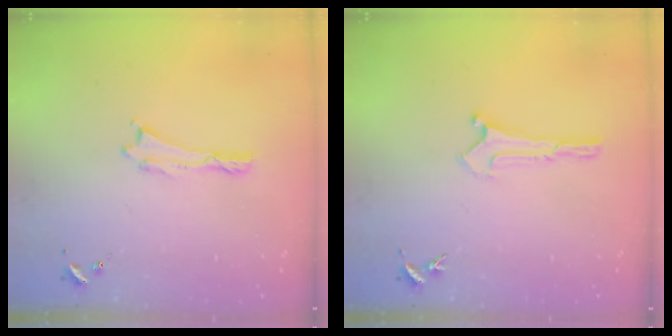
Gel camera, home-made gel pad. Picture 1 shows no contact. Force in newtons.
{"total": 0.0}